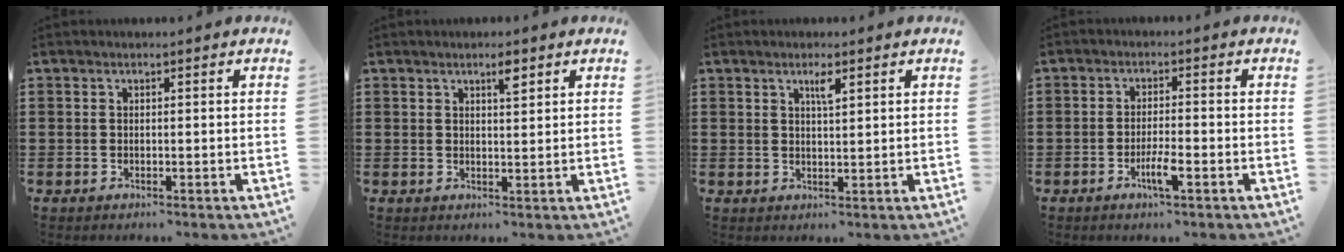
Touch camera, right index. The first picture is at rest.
{"total": 2.6, "force": [1.7, 0.6, 1.8], "torque": [-0.023, -0.003, 0.025]}
{"total": 2.2, "force": [1.2, 0.4, 1.8], "torque": [-0.031, -0.001, 0.019]}
{"total": 3.8, "force": [-1.9, 0.6, 3.3], "torque": [-0.061, -0.003, -0.035]}